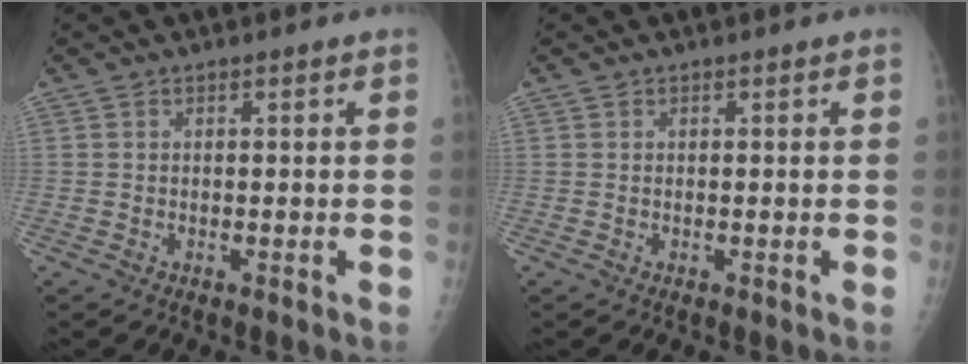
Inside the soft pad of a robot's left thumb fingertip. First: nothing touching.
{"total": 0.0}